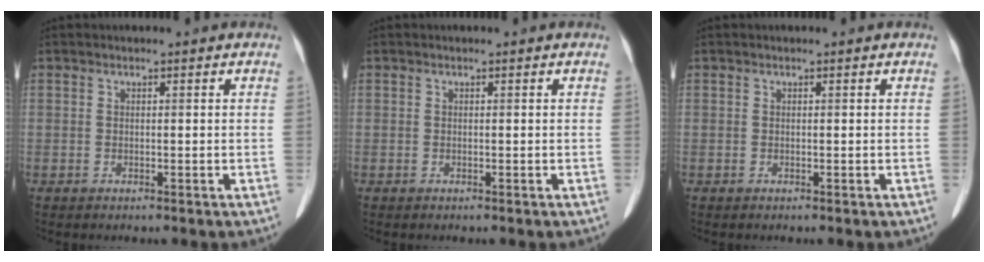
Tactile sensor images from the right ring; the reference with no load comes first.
{"total": 0.0}
{"total": 0.0}